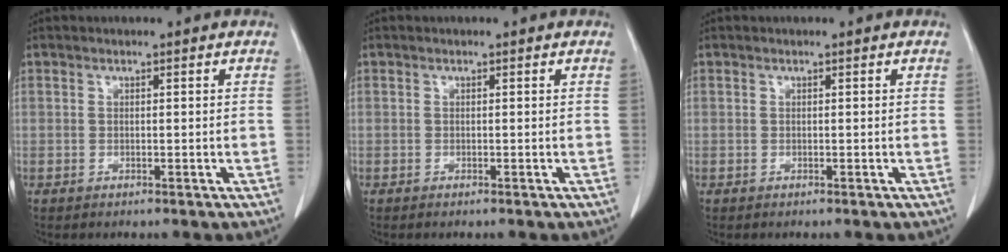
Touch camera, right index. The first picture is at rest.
{"total": 0.0}
{"total": 0.0}